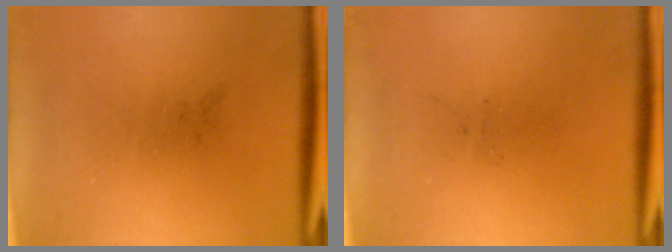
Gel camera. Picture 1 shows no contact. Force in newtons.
{"total": 0.0}